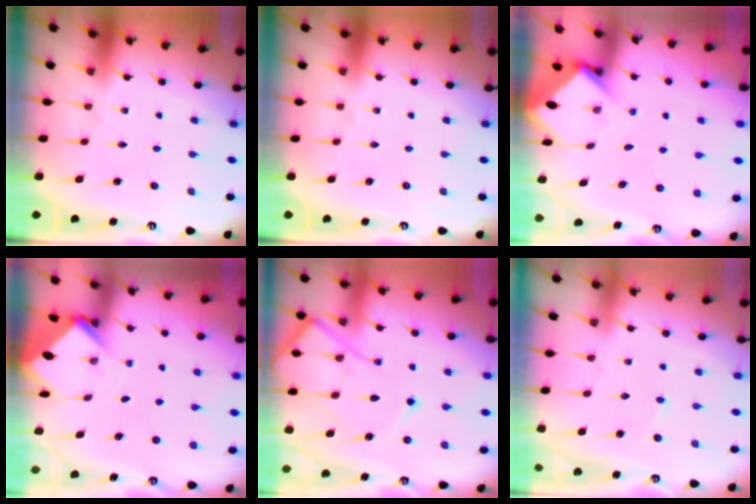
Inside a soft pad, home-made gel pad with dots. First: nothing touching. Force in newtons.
{"total": 0.0}
{"total": 3.3, "press": 3.3, "slide": 0.2}
{"total": 3.8, "press": 3.8, "slide": 0.2}
{"total": 12.1, "press": 12.0, "slide": 1.3}
{"total": 1.2, "press": 1.2, "slide": 0.2}